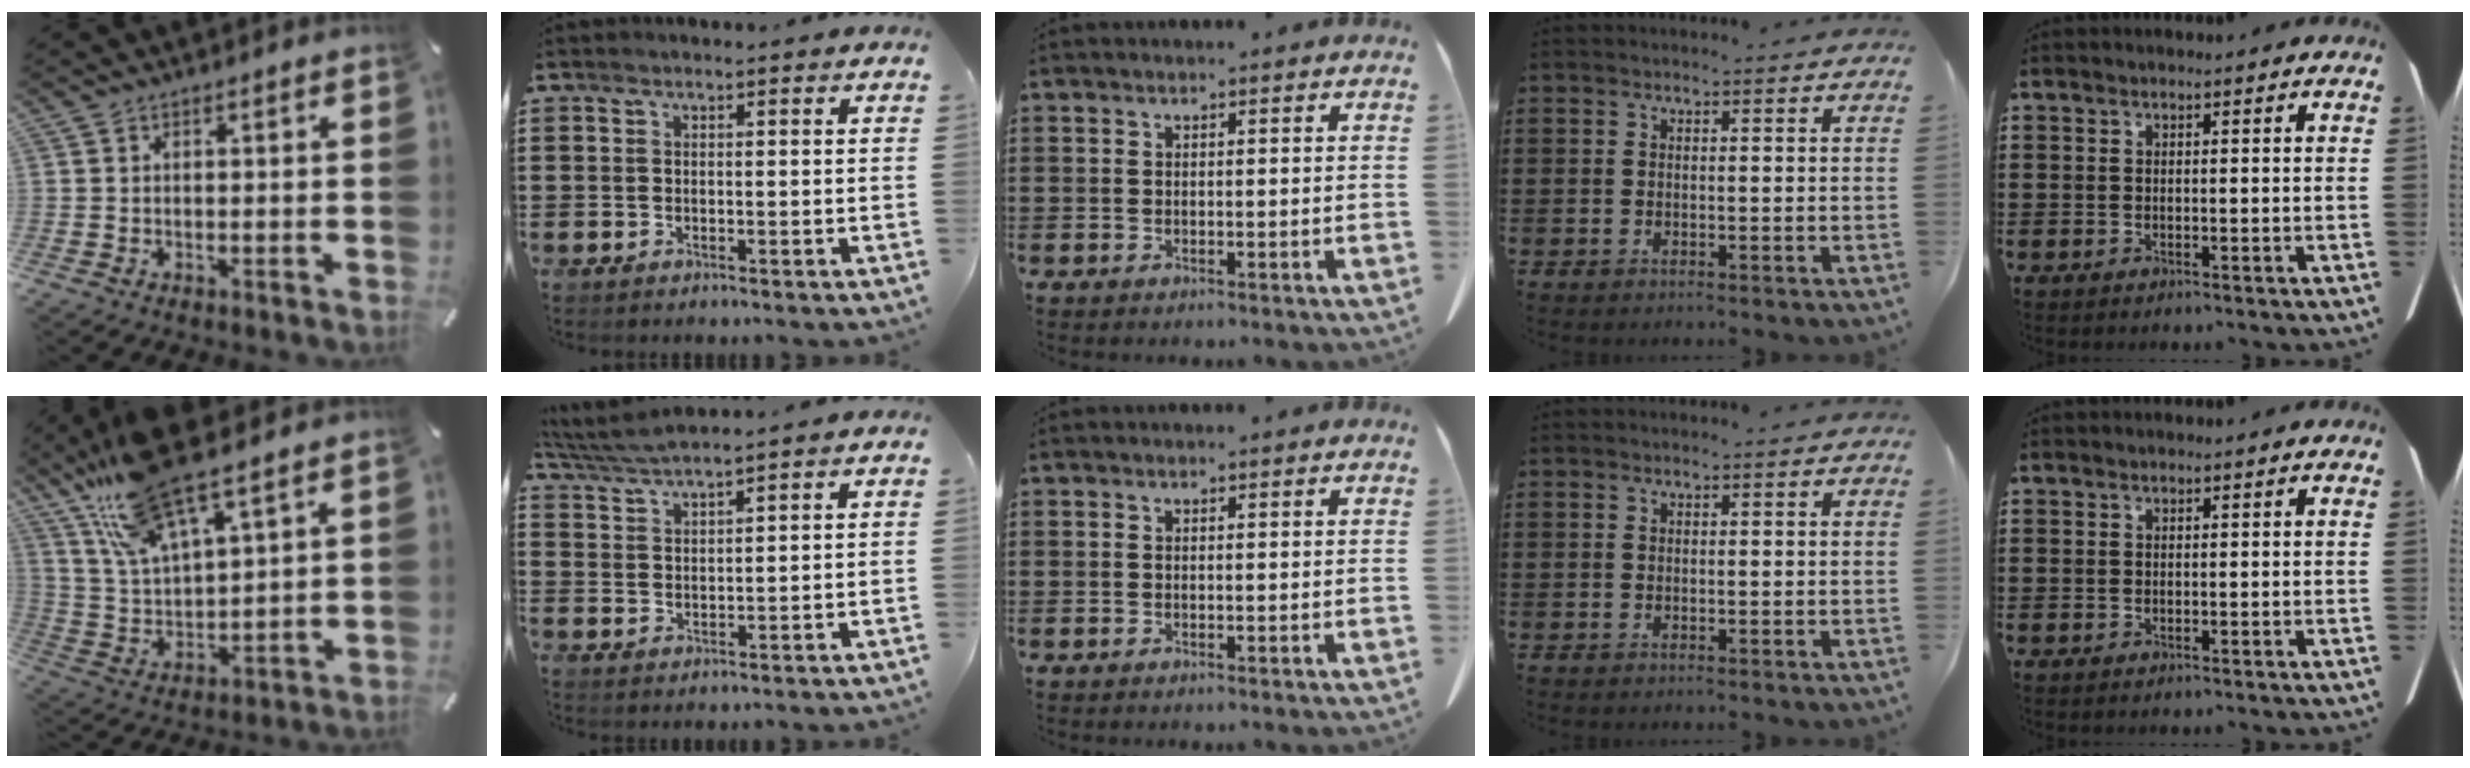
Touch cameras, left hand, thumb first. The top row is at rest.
{"thumb": {"total": 14.8, "force": [11.4, 4.0, 8.5], "torque": [-0.203, -0.052, 0.198]}, "index": {"total": 3.6, "force": [3.4, -0.2, 1.2], "torque": [-0.033, -0.011, 0.062]}}